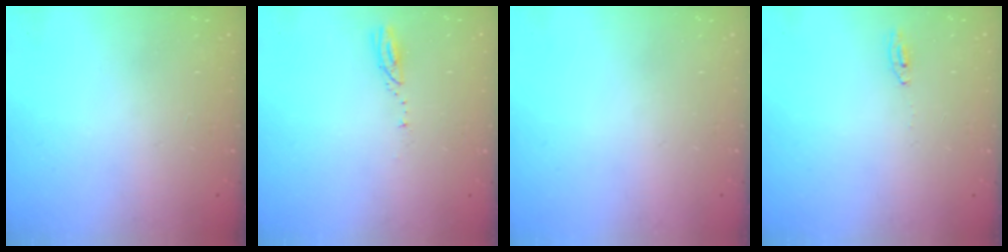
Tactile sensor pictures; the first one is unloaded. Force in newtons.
{"total": 3.1, "press": 3.1, "slide": 0.2}
{"total": 0.0}
{"total": 2.9, "press": 2.8, "slide": 0.2}